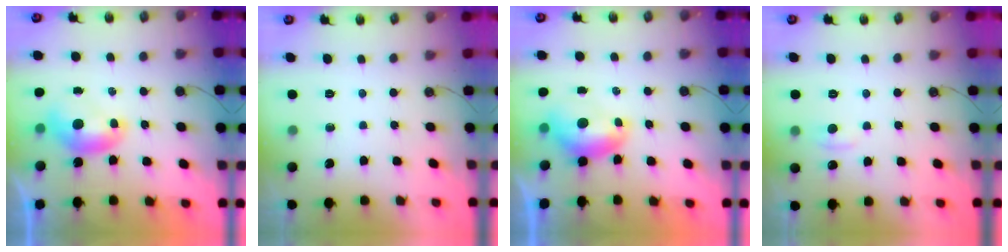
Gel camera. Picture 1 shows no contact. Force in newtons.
{"total": 0.0}
{"total": 0.8, "press": 0.6, "slide": 0.4}
{"total": 0.9, "press": 0.6, "slide": 0.7}